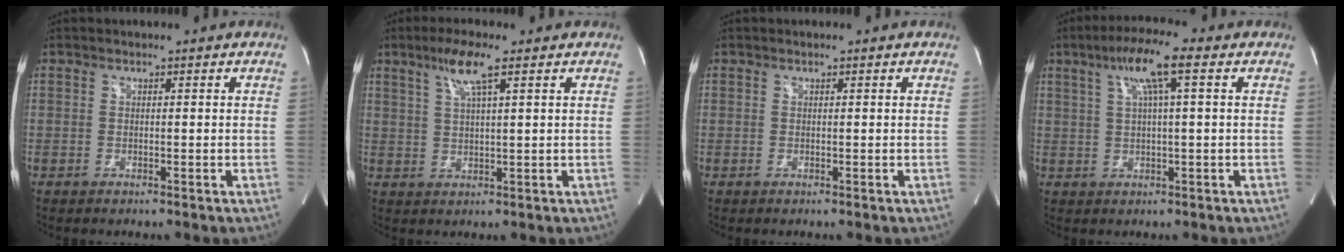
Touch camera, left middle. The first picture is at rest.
{"total": 5.6, "force": [3.1, 0.2, 4.7], "torque": [-0.094, 0.005, 0.060]}
{"total": 0.0}
{"total": 7.4, "force": [3.0, 0.1, 6.8], "torque": [-0.126, 0.018, 0.053]}